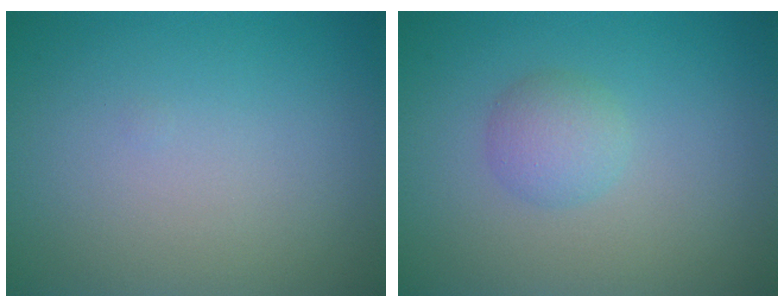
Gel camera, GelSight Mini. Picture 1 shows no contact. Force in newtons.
{"total": 2.1, "press": 2.1, "slide": 0.1}